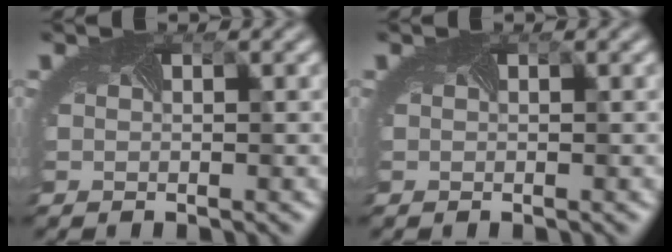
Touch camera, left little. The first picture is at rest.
{"total": 0.0}